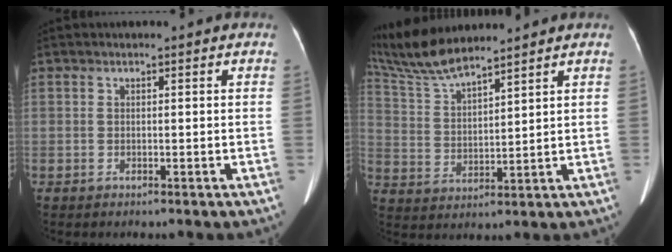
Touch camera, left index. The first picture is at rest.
{"total": 10.3, "force": [9.4, 0.6, 4.2], "torque": [-0.100, 0.010, 0.191]}